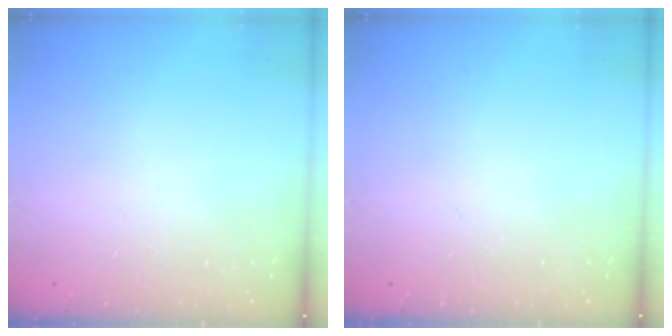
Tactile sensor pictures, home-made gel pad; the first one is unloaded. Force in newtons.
{"total": 0.0}